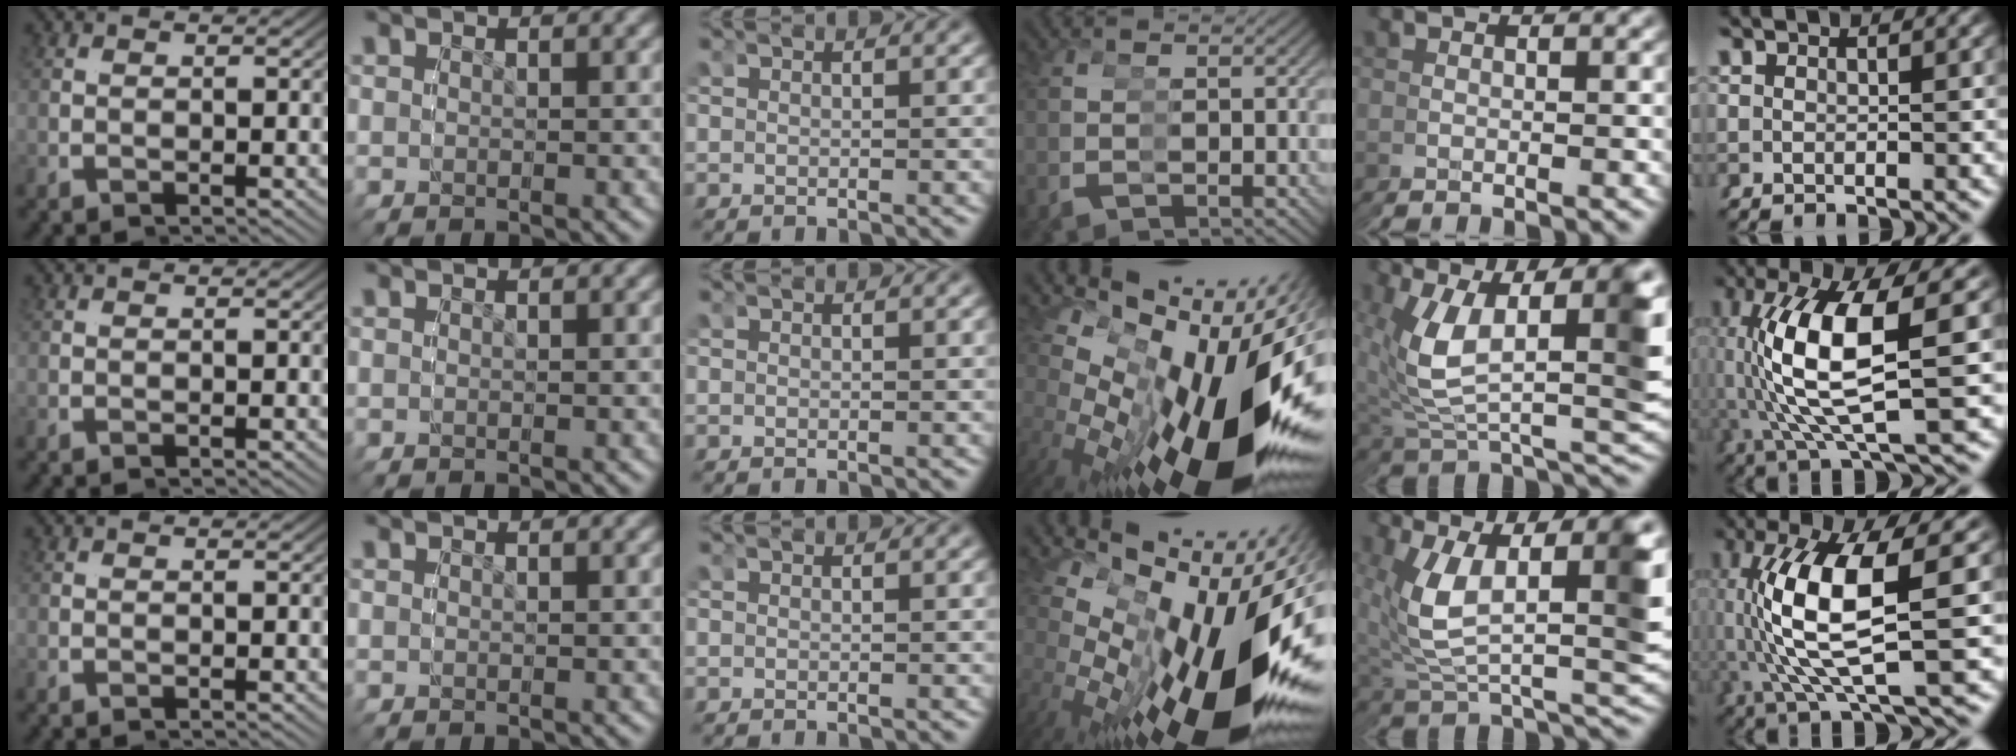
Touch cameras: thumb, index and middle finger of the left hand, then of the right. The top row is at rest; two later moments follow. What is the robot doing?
{"motion": "grasp_and_lifting", "object": "legos"}